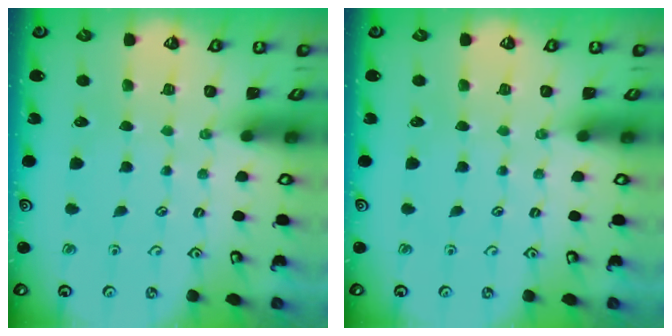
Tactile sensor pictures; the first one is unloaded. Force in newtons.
{"total": 0.0}